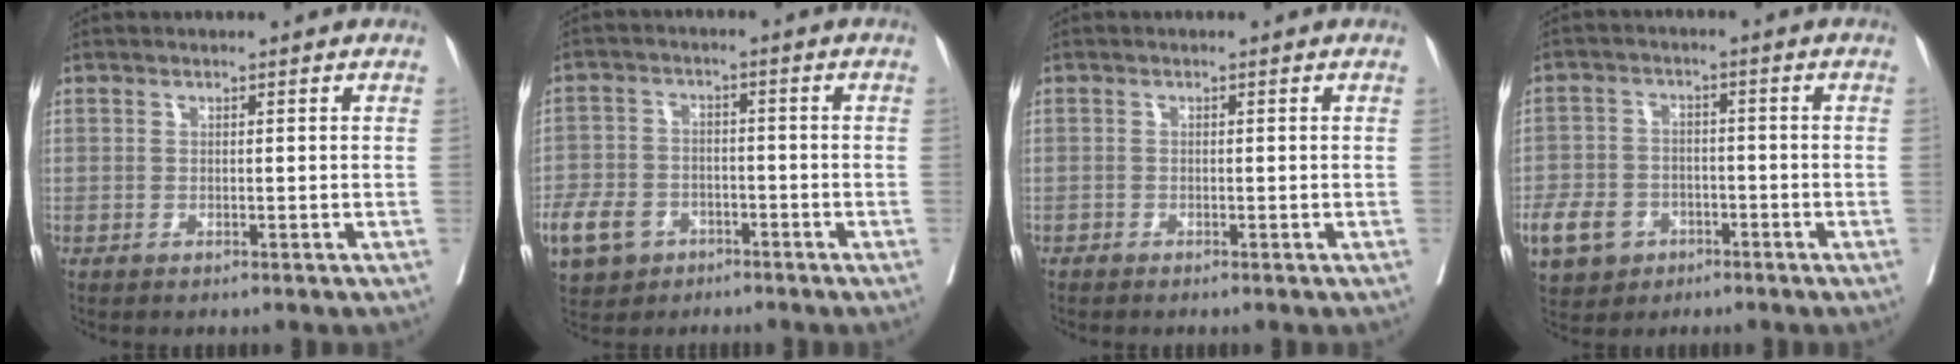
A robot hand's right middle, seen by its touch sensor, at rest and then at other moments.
{"total": 8.7, "force": [-4.7, 6.4, 3.7], "torque": [-0.093, 0.002, -0.076]}
{"total": 0.0}
{"total": 8.3, "force": [-4.0, 6.4, 3.4], "torque": [-0.083, 0.005, -0.061]}